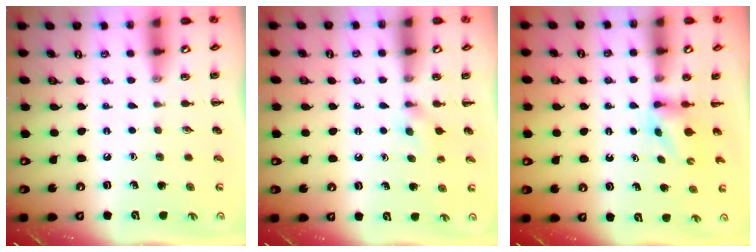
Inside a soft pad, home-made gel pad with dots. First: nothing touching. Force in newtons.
{"total": 4.1, "press": 3.8, "slide": 1.4}
{"total": 2.7, "press": 2.5, "slide": 1.0}